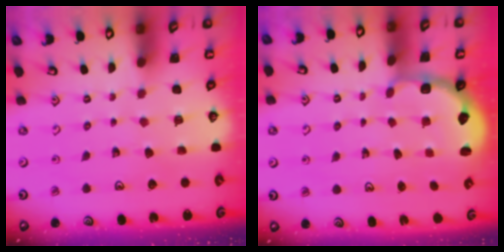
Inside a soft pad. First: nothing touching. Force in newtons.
{"total": 2.9, "press": 2.4, "slide": 1.6}